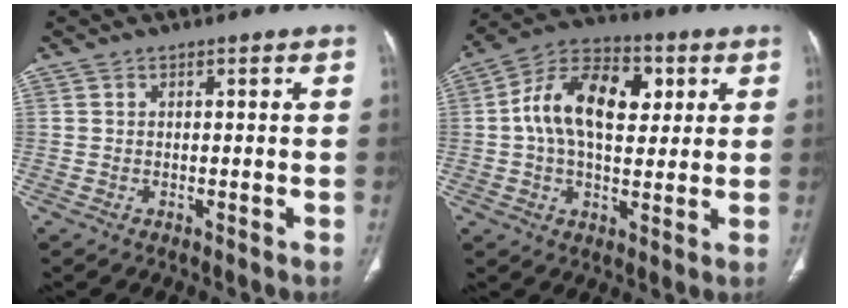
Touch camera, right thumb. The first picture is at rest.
{"total": 16.1, "force": [3.2, 9.8, 12.5], "torque": [-0.190, 0.015, 0.046]}